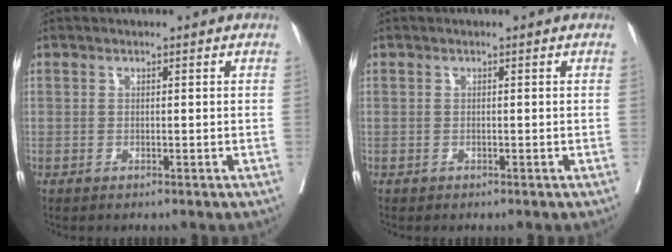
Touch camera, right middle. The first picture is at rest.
{"total": 0.0}